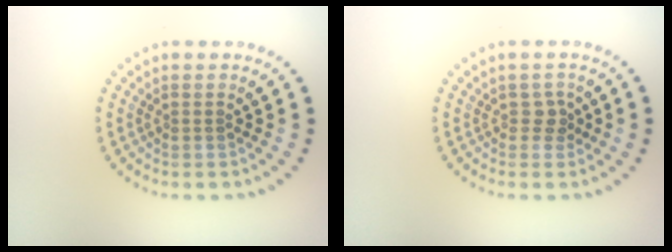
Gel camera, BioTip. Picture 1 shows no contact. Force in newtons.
{"total": 1.2, "press": 0.9, "slide": 0.8}